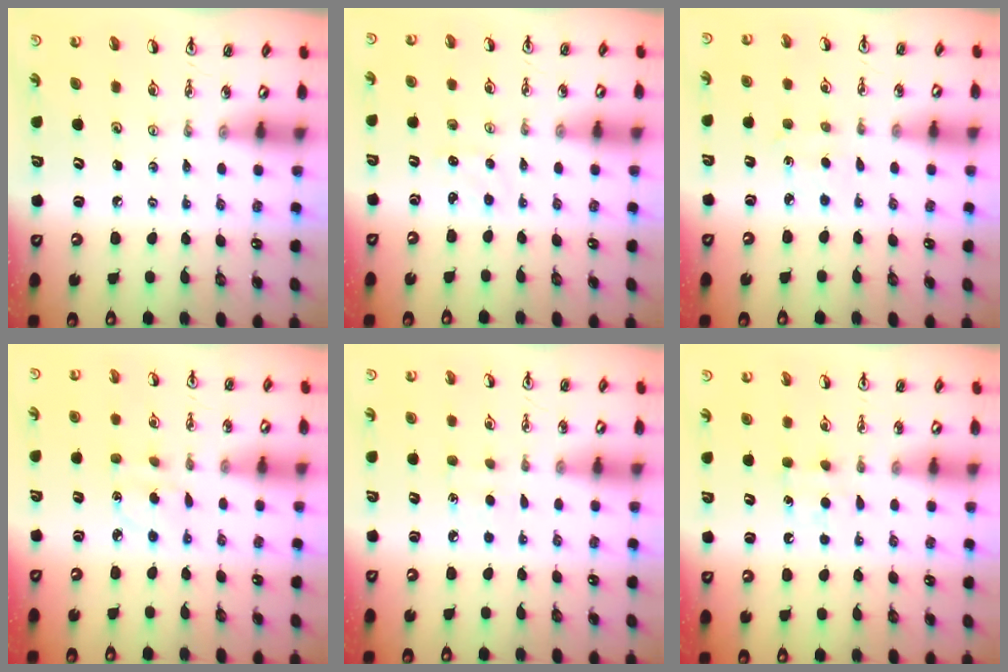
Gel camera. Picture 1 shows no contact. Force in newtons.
{"total": 2.2, "press": 2.2, "slide": 0.3}
{"total": 2.6, "press": 2.6, "slide": 0.4}
{"total": 3.3, "press": 3.2, "slide": 0.8}
{"total": 4.0, "press": 4.0, "slide": 0.4}
{"total": 5.8, "press": 5.7, "slide": 0.7}